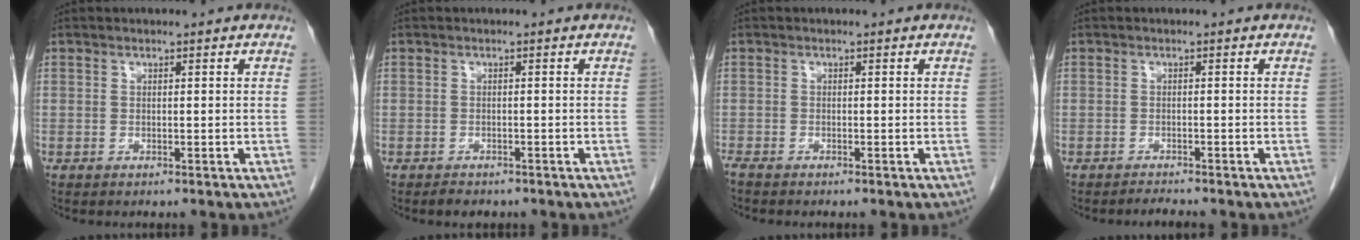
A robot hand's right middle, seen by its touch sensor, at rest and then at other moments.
{"total": 1.9, "force": [-1.5, 0.8, 0.7], "torque": [-0.017, -0.004, -0.018]}
{"total": 1.4, "force": [-1.3, 0.0, 0.6], "torque": [-0.013, -0.003, -0.023]}
{"total": 1.2, "force": [-1.2, -0.3, 0.1], "torque": [-0.009, -0.008, -0.017]}